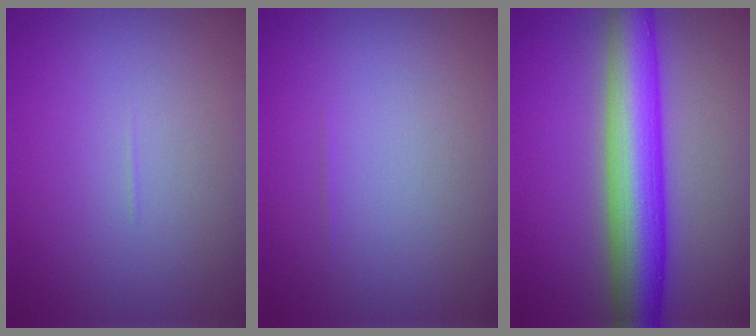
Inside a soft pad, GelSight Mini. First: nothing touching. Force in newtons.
{"total": 0.0}
{"total": 8.9, "press": 8.9, "slide": 0.3}